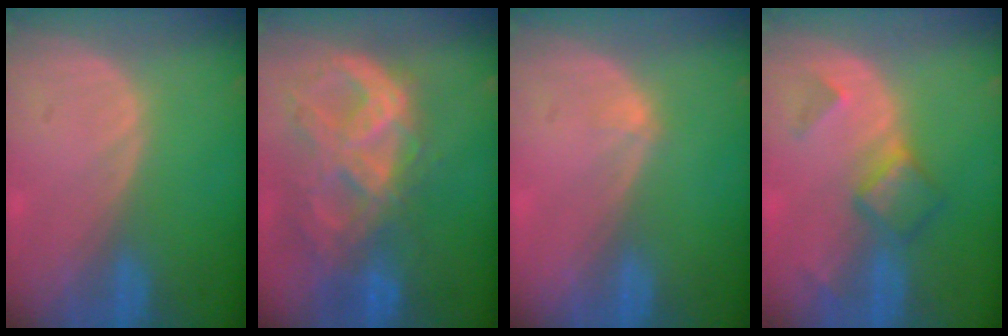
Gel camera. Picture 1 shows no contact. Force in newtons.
{"total": 10.9, "press": 9.2, "slide": 5.7}
{"total": 0.8, "press": 0.6, "slide": 0.5}
{"total": 4.7, "press": 4.7, "slide": 0.4}